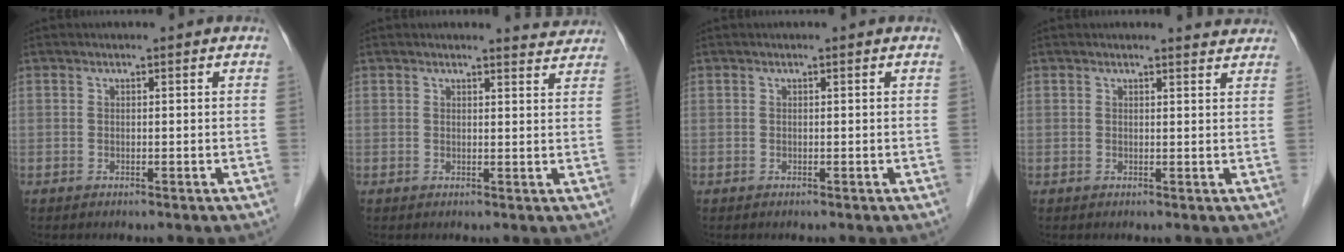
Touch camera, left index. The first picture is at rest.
{"total": 3.1, "force": [3.1, 0.3, -0.2], "torque": [-0.003, -0.016, 0.022]}
{"total": 0.0}
{"total": 2.5, "force": [2.5, 0.2, 0.0], "torque": [-0.007, -0.007, 0.017]}